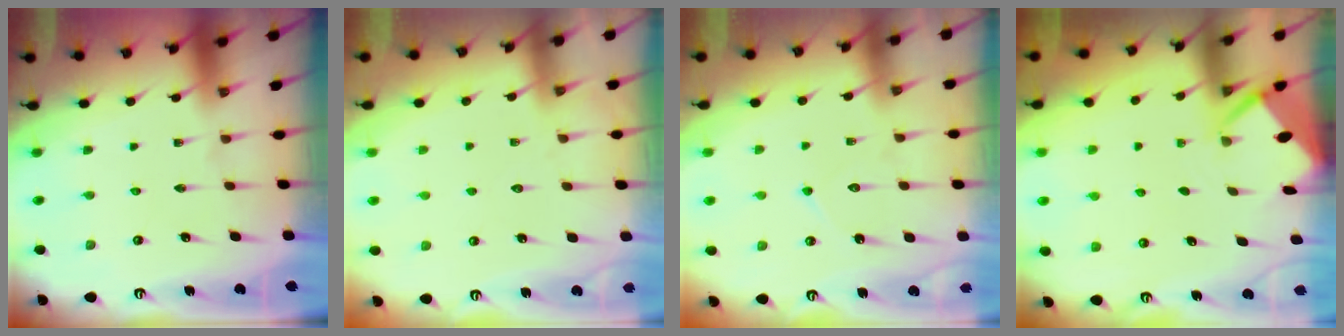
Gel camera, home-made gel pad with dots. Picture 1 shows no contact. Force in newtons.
{"total": 4.5, "press": 4.5, "slide": 0.6}
{"total": 6.1, "press": 6.1, "slide": 0.6}
{"total": 2.6, "press": 2.6, "slide": 0.0}